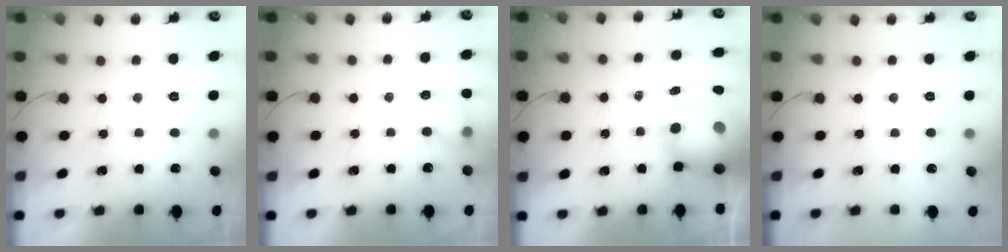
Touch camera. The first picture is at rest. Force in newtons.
{"total": 5.3, "press": 5.0, "slide": 1.7}
{"total": 13.0, "press": 12.7, "slide": 3.0}
{"total": 0.0}